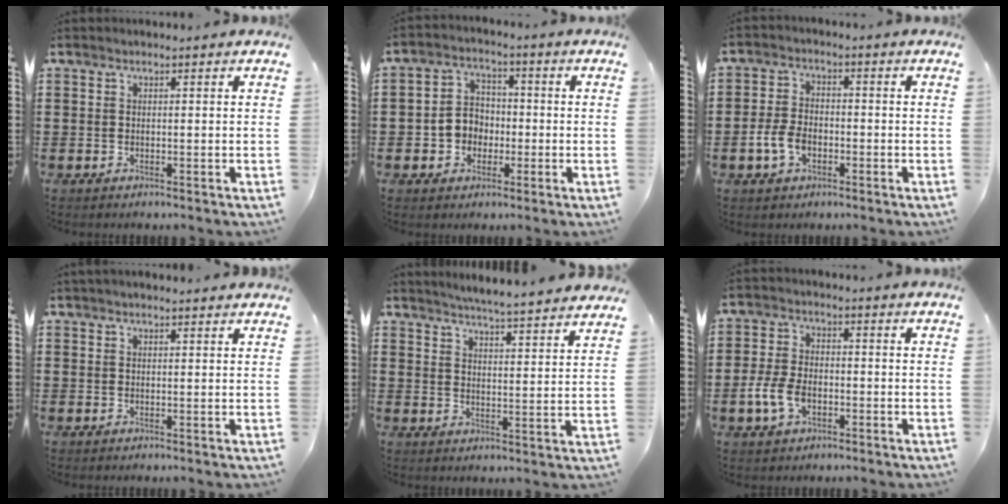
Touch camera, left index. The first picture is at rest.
{"total": 4.7, "force": [-1.7, 4.1, 1.6], "torque": [-0.042, 0.015, -0.036]}
{"total": 5.1, "force": [-1.9, 3.1, 3.6], "torque": [-0.082, 0.003, -0.039]}
{"total": 1.4, "force": [1.2, 0.1, 0.5], "torque": [-0.012, 0.002, 0.024]}
{"total": 4.5, "force": [4.4, -0.8, 0.7], "torque": [-0.032, -0.032, 0.075]}
{"total": 5.9, "force": [-2.0, 3.6, 4.3], "torque": [-0.100, 0.002, -0.042]}